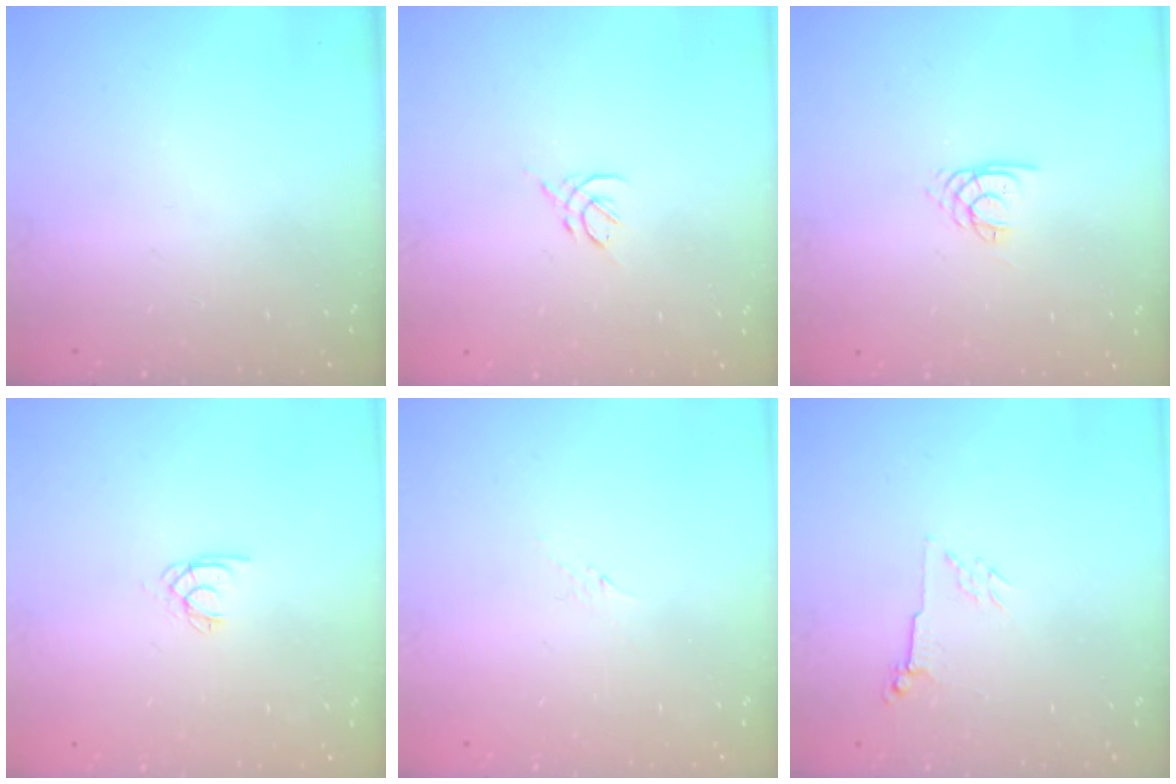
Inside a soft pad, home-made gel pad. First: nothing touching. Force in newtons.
{"total": 2.6, "press": 2.5, "slide": 0.7}
{"total": 1.9, "press": 1.8, "slide": 0.3}
{"total": 2.0, "press": 2.0, "slide": 0.4}
{"total": 2.8, "press": 2.7, "slide": 0.6}
{"total": 2.8, "press": 2.7, "slide": 0.6}